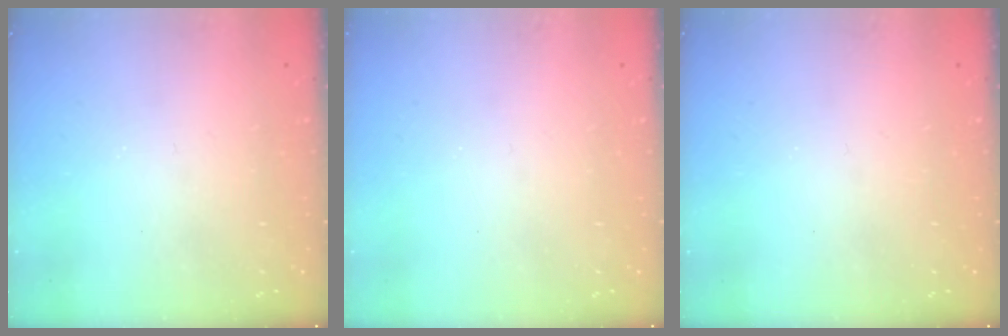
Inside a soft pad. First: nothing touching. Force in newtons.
{"total": 0.0}
{"total": 0.0}